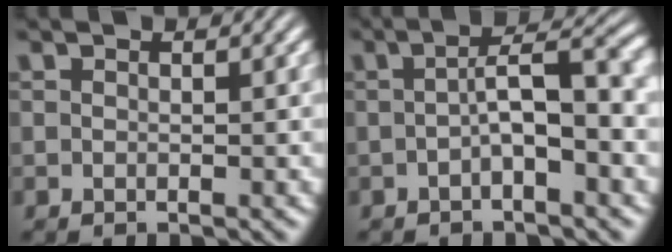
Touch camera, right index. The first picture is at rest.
{"total": 3.4, "force": [-0.6, -0.6, 3.3], "torque": [-0.037, 0.010, -0.011]}